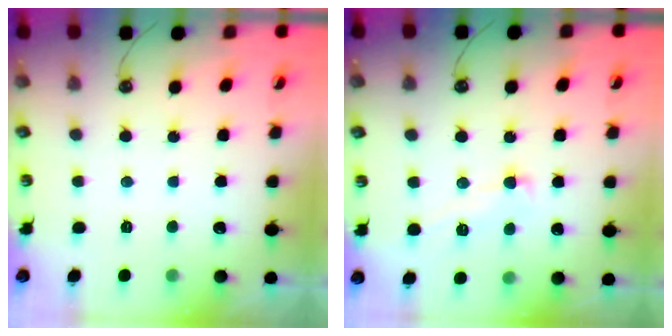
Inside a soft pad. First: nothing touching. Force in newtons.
{"total": 0.9, "press": 0.2, "slide": 0.9}